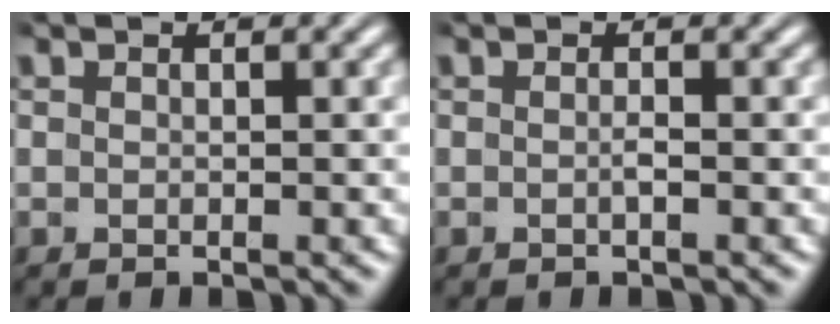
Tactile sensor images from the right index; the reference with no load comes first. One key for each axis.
{"total": 0.6, "fx": -0.4, "fy": 0.0, "fz": 0.4, "tx": -0.009, "ty": 0.002, "tz": -0.010}